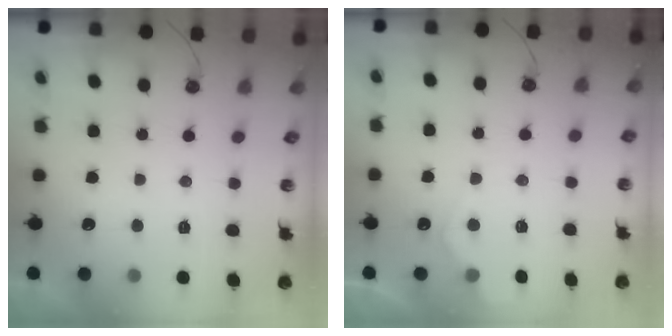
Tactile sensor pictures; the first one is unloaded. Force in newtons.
{"total": 5.5, "press": 5.5, "slide": 0.7}